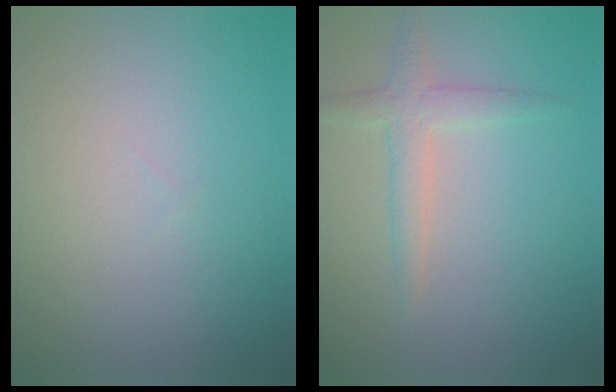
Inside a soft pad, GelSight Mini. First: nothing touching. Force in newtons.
{"total": 2.2, "press": 2.2, "slide": 0.1}